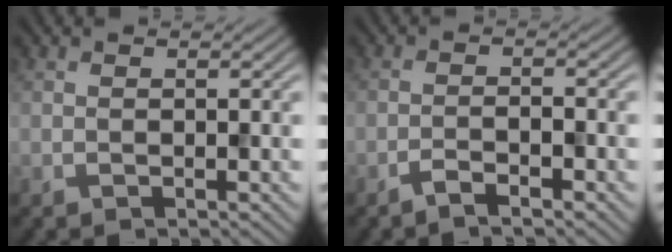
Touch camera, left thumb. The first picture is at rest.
{"total": 2.1, "force": [-1.6, 0.2, 1.3], "torque": [-0.026, 0.006, -0.037]}